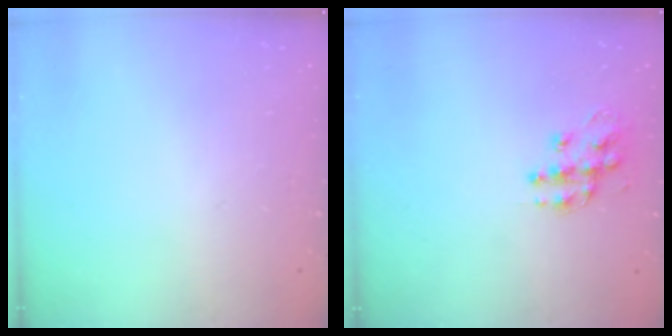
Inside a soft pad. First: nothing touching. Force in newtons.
{"total": 11.8, "press": 11.8, "slide": 0.6}